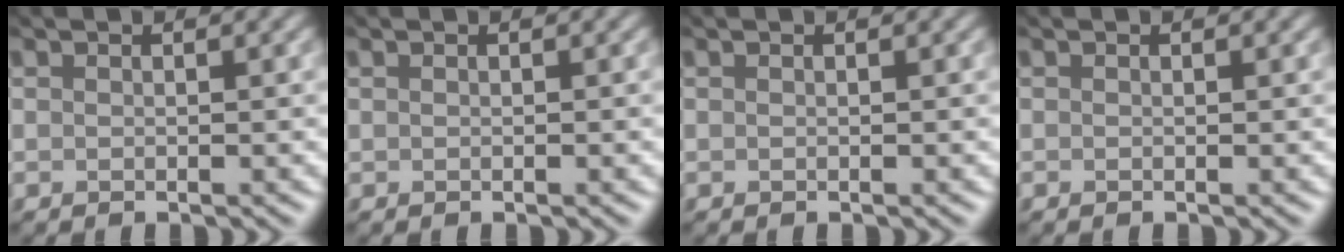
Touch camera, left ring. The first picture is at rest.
{"total": 0.0}
{"total": 0.0}
{"total": 0.0}